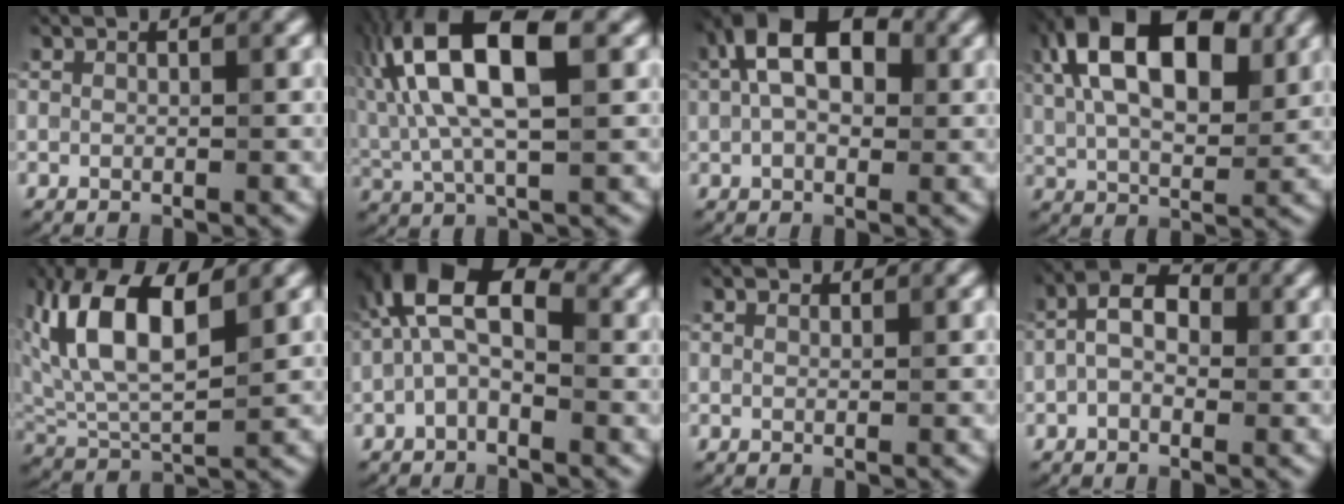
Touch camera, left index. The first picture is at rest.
{"total": 10.8, "force": [2.6, 4.4, 9.6], "torque": [-0.182, 0.022, 0.038]}
{"total": 9.3, "force": [2.9, 5.6, 6.8], "torque": [-0.115, 0.038, 0.023]}
{"total": 13.8, "force": [4.9, 7.3, 10.7], "torque": [-0.167, 0.037, 0.059]}
{"total": 9.0, "force": [3.2, 4.2, 7.4], "torque": [-0.143, 0.009, 0.053]}
{"total": 6.0, "force": [0.1, 3.3, 5.0], "torque": [-0.093, 0.023, -0.017]}
{"total": 0.6, "force": [0.4, 0.4, 0.2], "torque": [-0.004, 0.000, 0.005]}
{"total": 3.7, "force": [-0.3, 2.3, 2.9], "torque": [-0.052, 0.012, -0.017]}